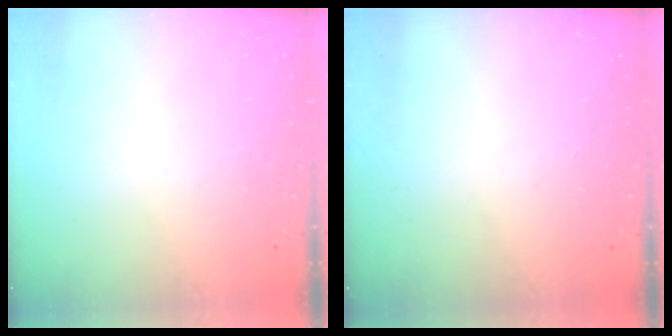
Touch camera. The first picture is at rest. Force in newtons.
{"total": 0.0}